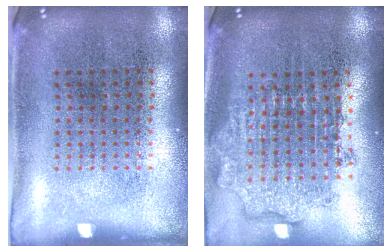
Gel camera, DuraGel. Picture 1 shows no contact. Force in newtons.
{"total": 1.9, "press": 1.5, "slide": 1.2}